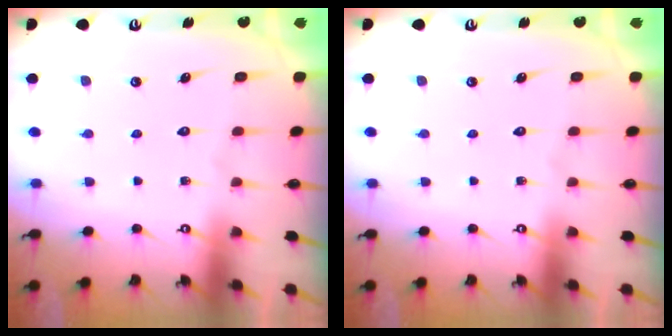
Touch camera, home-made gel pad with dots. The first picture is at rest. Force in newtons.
{"total": 0.0}